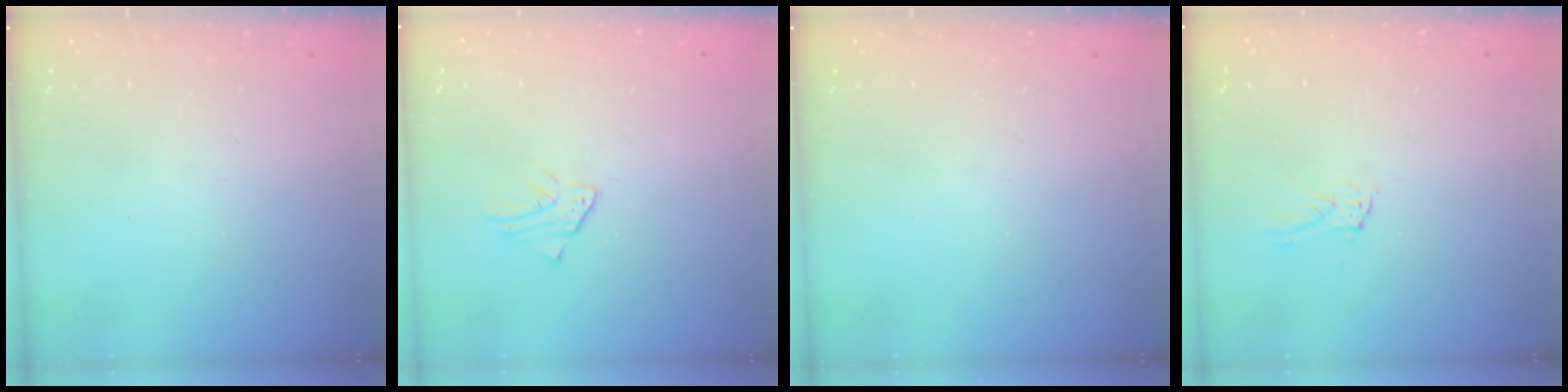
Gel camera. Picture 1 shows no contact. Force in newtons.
{"total": 2.1, "press": 2.1, "slide": 0.2}
{"total": 0.0}
{"total": 4.4, "press": 4.4, "slide": 0.4}